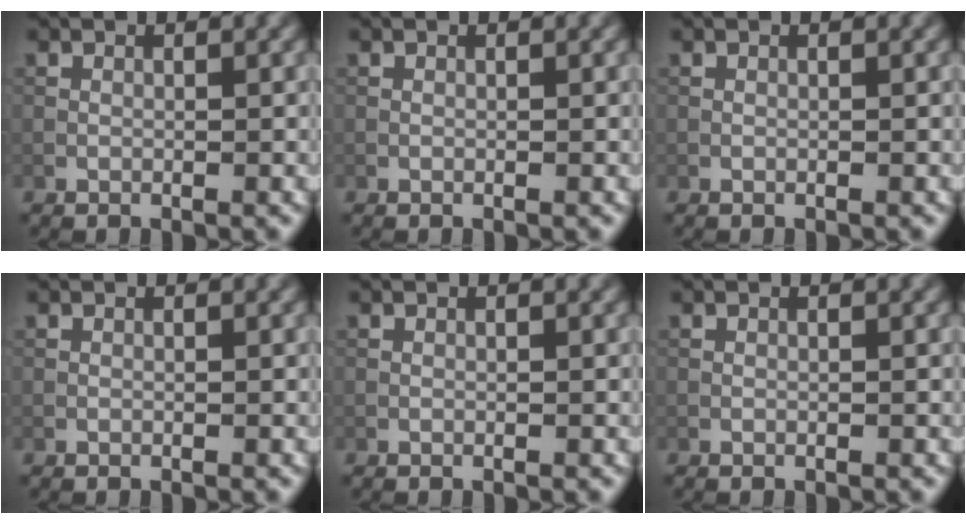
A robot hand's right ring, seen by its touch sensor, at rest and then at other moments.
{"total": 0.0}
{"total": 0.0}
{"total": 0.0}
{"total": 0.0}
{"total": 0.0}